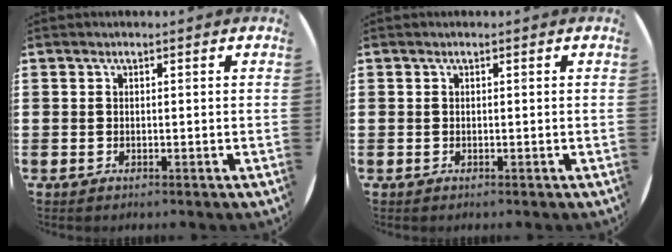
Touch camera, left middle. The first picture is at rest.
{"total": 0.0}